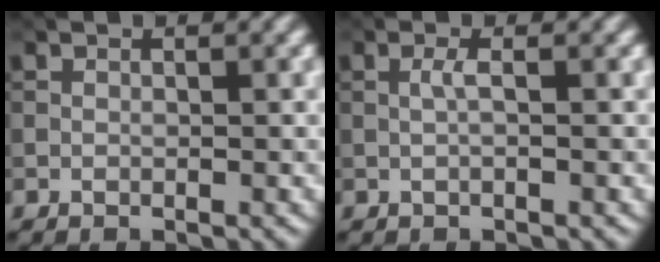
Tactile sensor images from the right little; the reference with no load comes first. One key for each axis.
{"total": 1.0, "fx": 0.0, "fy": 0.1, "fz": 0.9, "tx": -0.021, "ty": 0.003, "tz": 0.000}